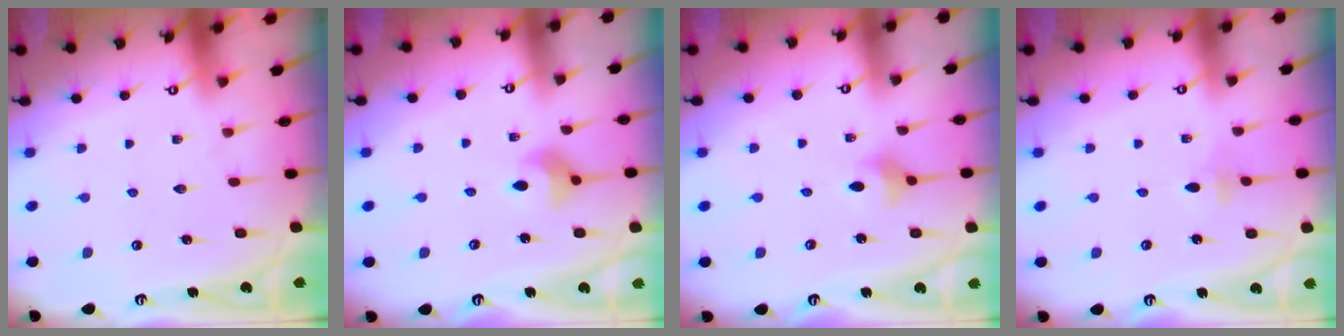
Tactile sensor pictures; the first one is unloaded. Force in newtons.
{"total": 7.5, "press": 7.3, "slide": 2.1}
{"total": 3.7, "press": 3.7, "slide": 0.6}
{"total": 2.8, "press": 2.7, "slide": 0.9}